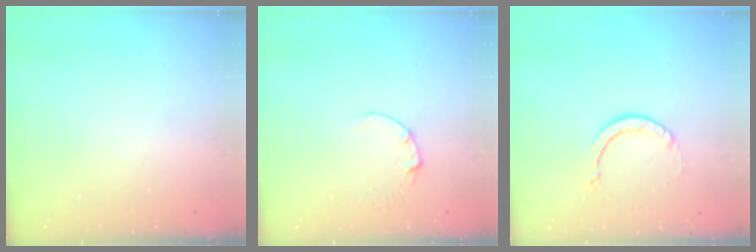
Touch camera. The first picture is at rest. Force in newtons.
{"total": 0.5, "press": 0.5, "slide": 0.1}
{"total": 3.8, "press": 3.8, "slide": 0.4}